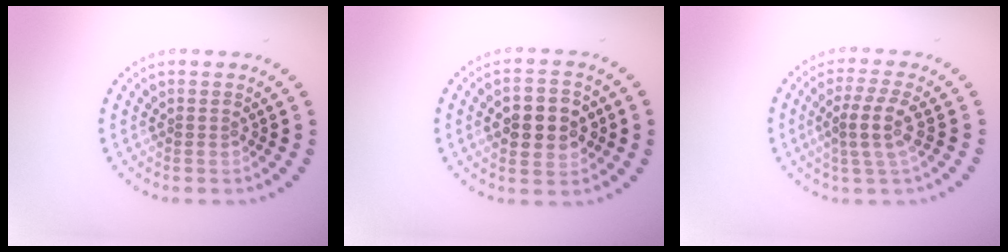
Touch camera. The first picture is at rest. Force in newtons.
{"total": 5.1, "press": 5.1, "slide": 0.3}
{"total": 3.0, "press": 2.5, "slide": 1.7}